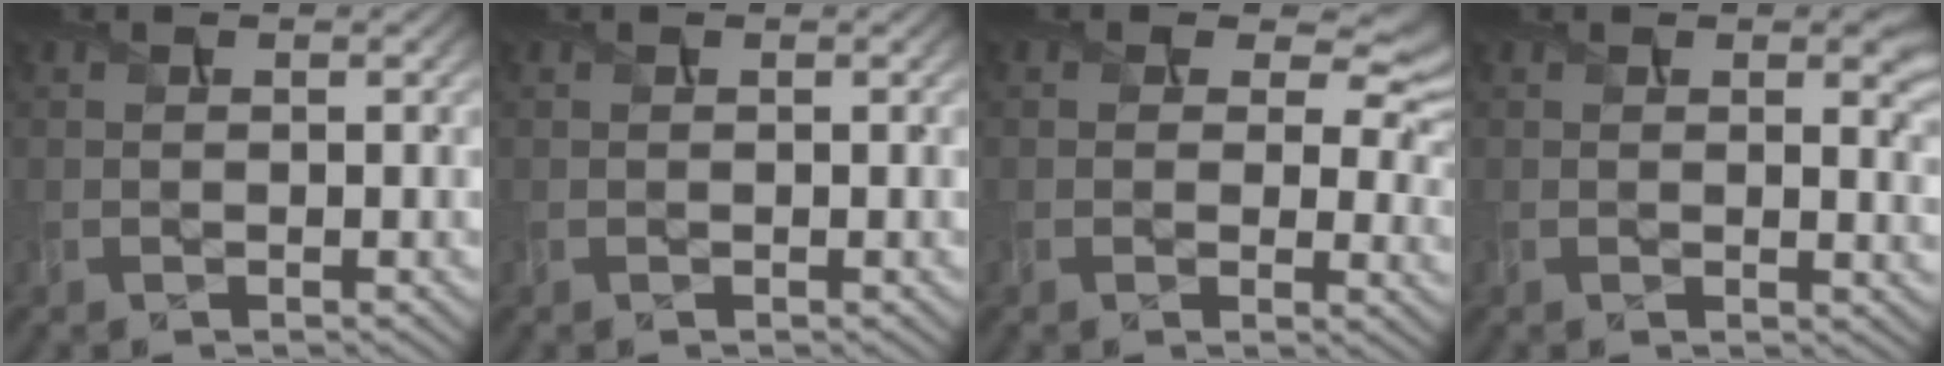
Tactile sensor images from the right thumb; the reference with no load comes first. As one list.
[{"total": 0.0}, {"total": 7.8, "force": [2.8, 5.3, 5.1], "torque": [-0.076, -0.010, 0.043]}, {"total": 5.2, "force": [1.5, 2.0, 4.6], "torque": [-0.070, -0.008, 0.027]}]